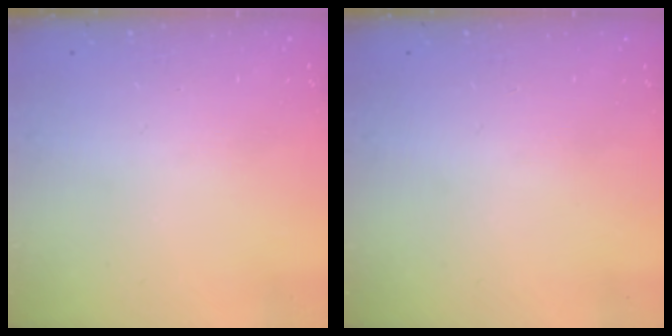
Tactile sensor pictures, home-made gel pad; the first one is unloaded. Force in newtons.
{"total": 0.0}